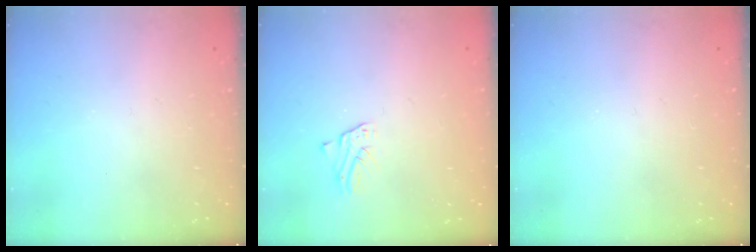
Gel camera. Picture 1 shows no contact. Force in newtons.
{"total": 1.9, "press": 1.9, "slide": 0.1}
{"total": 0.0}